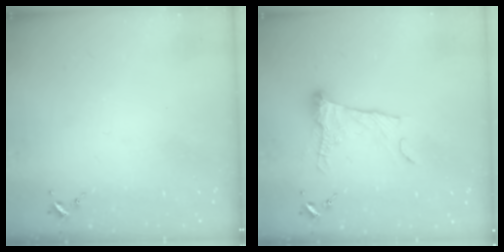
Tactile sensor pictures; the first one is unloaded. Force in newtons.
{"total": 13.1, "press": 13.1, "slide": 0.9}